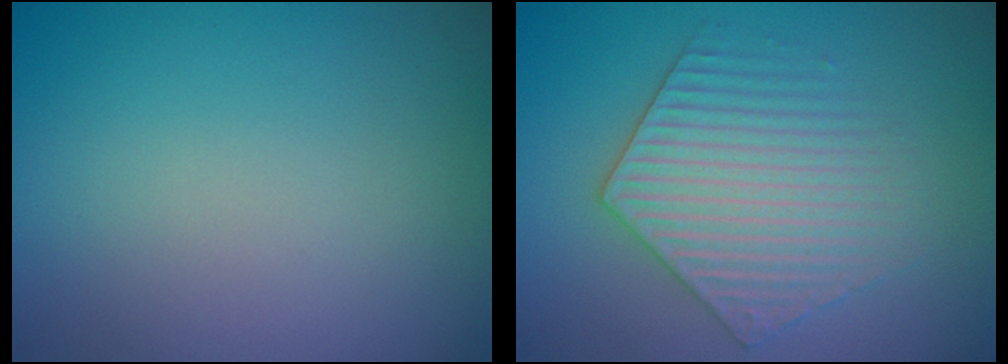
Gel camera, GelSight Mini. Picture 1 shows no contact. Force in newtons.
{"total": 3.8, "press": 3.8, "slide": 0.6}